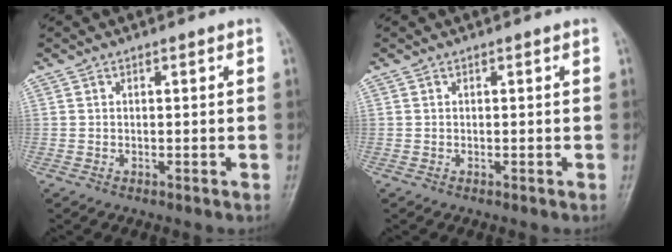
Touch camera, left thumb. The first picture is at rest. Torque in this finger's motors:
{"motor_torque": [0.01, 0.00, -0.07, -0.08, 0.00]}